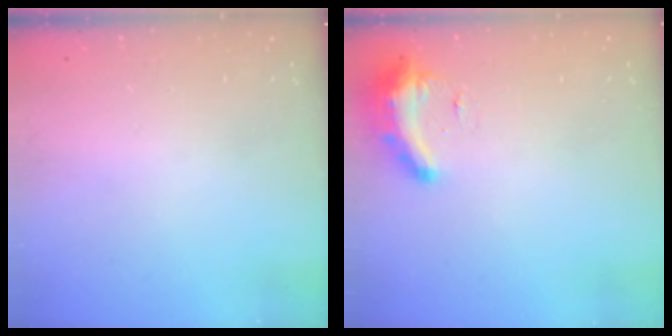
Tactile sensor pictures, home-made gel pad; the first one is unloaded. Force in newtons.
{"total": 9.2, "press": 9.1, "slide": 0.5}